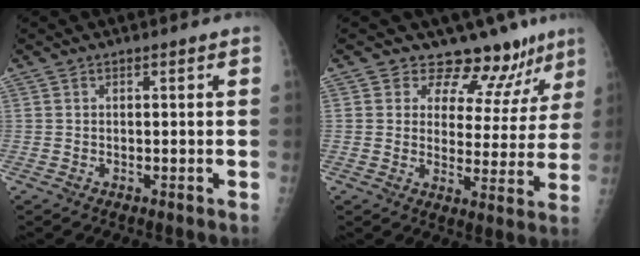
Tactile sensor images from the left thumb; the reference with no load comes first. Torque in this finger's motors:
{"motor_torque": [0.11, 0.16, -0.16, -0.12, -0.05]}